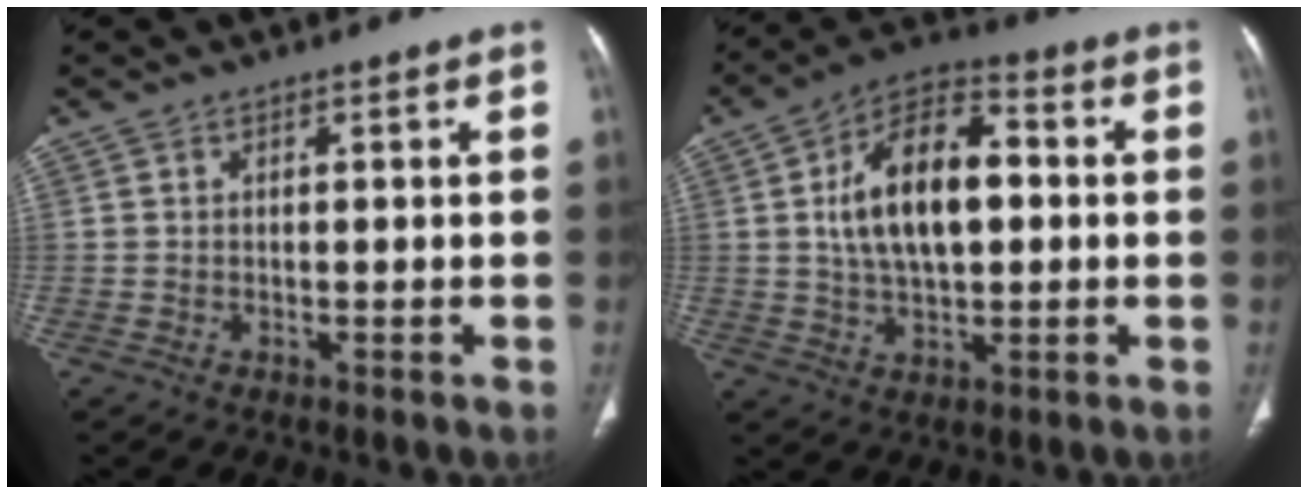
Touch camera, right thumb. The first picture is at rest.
{"total": 15.6, "force": [1.5, 8.4, 13.0], "torque": [-0.210, 0.020, 0.020]}